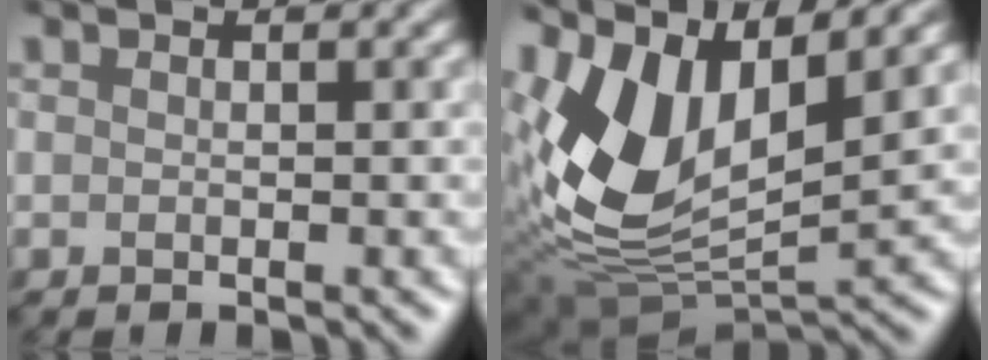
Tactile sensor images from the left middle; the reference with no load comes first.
{"total": 9.4, "force": [3.7, 5.0, 7.1], "torque": [-0.166, -0.007, 0.070]}